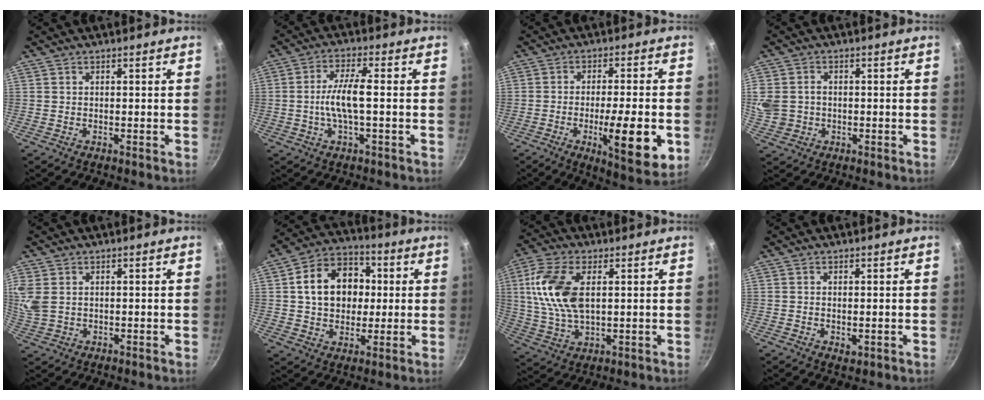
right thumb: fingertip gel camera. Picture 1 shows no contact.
{"total": 7.1, "force": [-0.8, 1.7, 6.8], "torque": [-0.138, 0.018, -0.021]}
{"total": 14.0, "force": [-3.9, 3.3, 13.0], "torque": [-0.185, 0.003, -0.054]}
{"total": 8.4, "force": [-0.1, 7.4, 4.0], "torque": [-0.095, 0.007, 0.002]}
{"total": 5.9, "force": [1.6, 4.3, 3.7], "torque": [-0.079, 0.001, 0.038]}
{"total": 15.0, "force": [2.1, 11.7, 9.1], "torque": [-0.115, 0.024, 0.025]}
{"total": 13.5, "force": [2.7, 7.4, 10.9], "torque": [-0.217, -0.002, 0.050]}
{"total": 1.8, "force": [-0.2, 1.0, 1.5], "torque": [-0.022, -0.004, -0.001]}